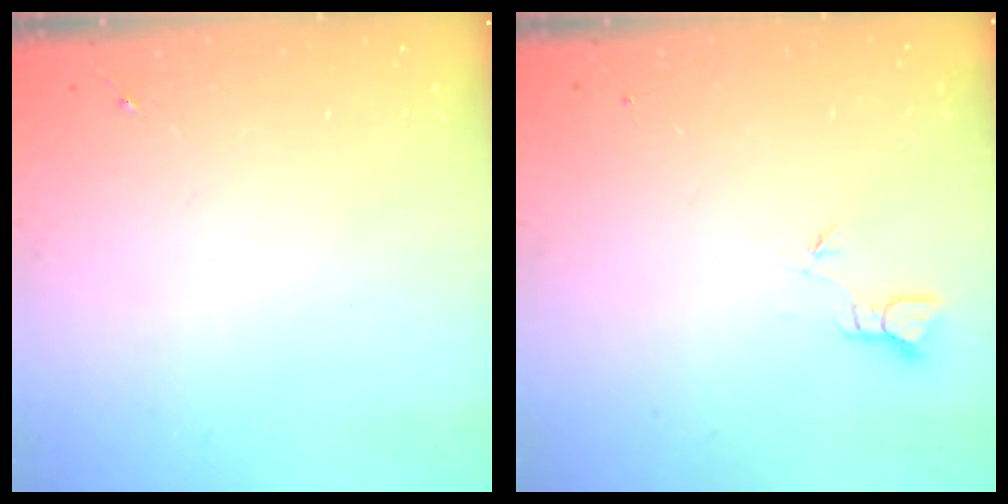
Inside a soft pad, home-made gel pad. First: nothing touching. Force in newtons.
{"total": 1.8, "press": 1.8, "slide": 0.0}